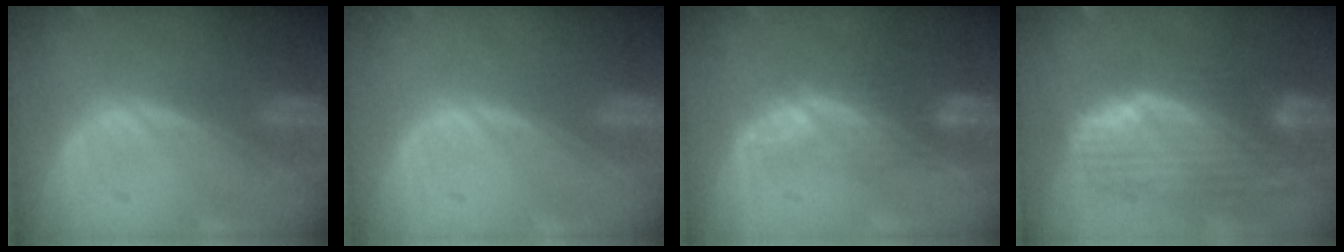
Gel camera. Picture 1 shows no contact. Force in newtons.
{"total": 0.0}
{"total": 4.5, "press": 4.3, "slide": 1.5}
{"total": 9.9, "press": 8.8, "slide": 4.5}